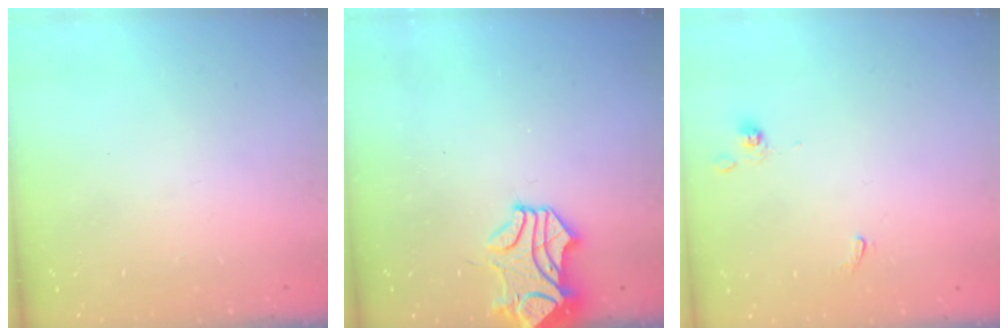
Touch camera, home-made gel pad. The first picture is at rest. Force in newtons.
{"total": 2.1, "press": 1.8, "slide": 1.1}
{"total": 1.1, "press": 1.1, "slide": 0.4}